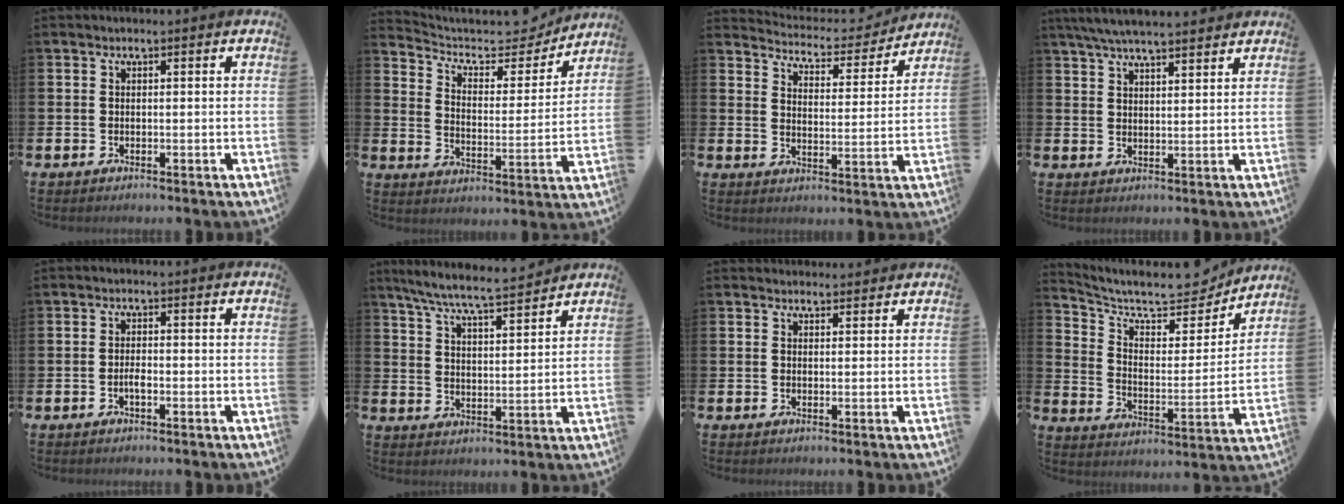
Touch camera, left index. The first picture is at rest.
{"total": 7.1, "force": [6.5, 2.4, 1.6], "torque": [-0.063, -0.050, 0.111]}
{"total": 4.8, "force": [4.6, 0.9, 0.4], "torque": [-0.030, -0.042, 0.075]}
{"total": 5.6, "force": [5.3, 0.6, 1.8], "torque": [-0.046, -0.017, 0.096]}
{"total": 1.4, "force": [-0.6, 0.5, 1.2], "torque": [-0.026, 0.001, -0.011]}
{"total": 7.2, "force": [6.7, 0.2, 2.5], "torque": [-0.074, -0.039, 0.119]}
{"total": 1.6, "force": [1.6, 0.5, -0.2], "torque": [0.011, -0.005, 0.027]}
{"total": 9.2, "force": [8.3, 2.6, 2.9], "torque": [-0.077, -0.068, 0.138]}